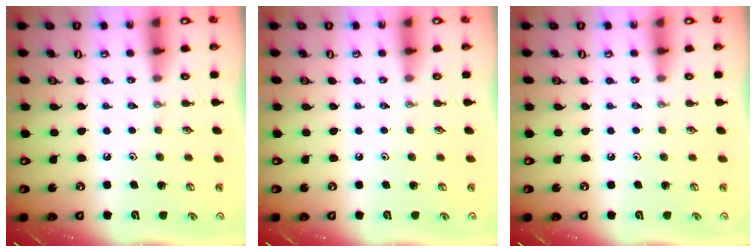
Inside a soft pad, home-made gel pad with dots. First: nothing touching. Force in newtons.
{"total": 0.0}
{"total": 0.0}